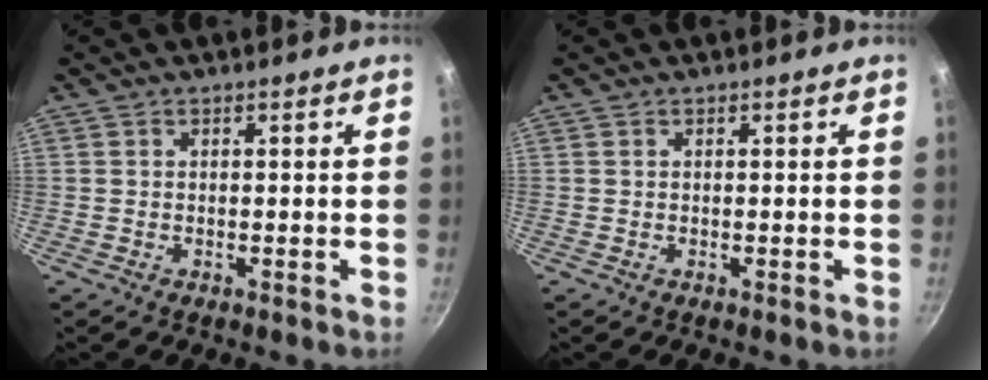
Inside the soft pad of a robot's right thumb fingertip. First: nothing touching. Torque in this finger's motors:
{"motor_torque": [-0.26, 0.02, -0.04, 0.10, -0.02]}